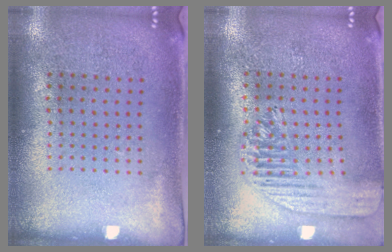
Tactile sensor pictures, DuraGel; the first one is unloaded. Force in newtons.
{"total": 1.7, "press": 1.5, "slide": 0.7}